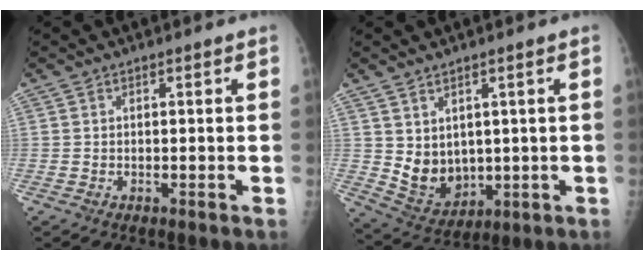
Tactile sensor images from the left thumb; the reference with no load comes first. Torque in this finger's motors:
{"motor_torque": [0.07, 0.06, 0.40, -0.11, 0.05]}